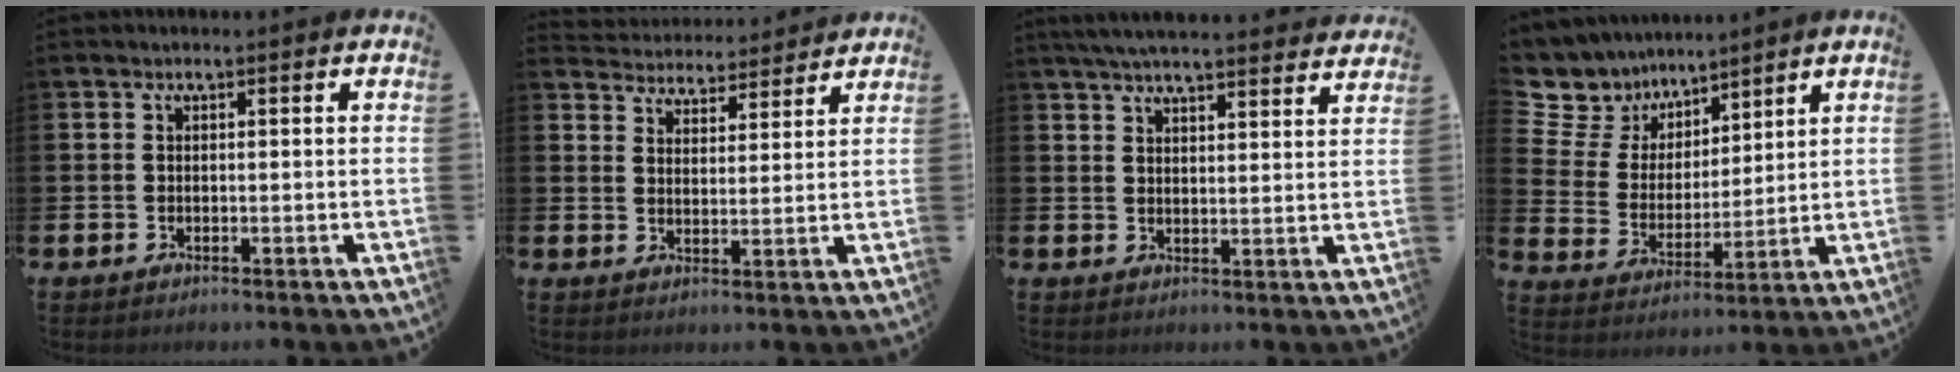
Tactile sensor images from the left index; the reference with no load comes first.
{"total": 4.5, "force": [4.4, 0.7, -0.6], "torque": [-0.006, -0.036, 0.077]}
{"total": 5.4, "force": [5.2, 0.4, 1.3], "torque": [-0.039, -0.024, 0.094]}
{"total": 7.2, "force": [6.1, 3.8, 0.1], "torque": [-0.059, -0.049, 0.111]}